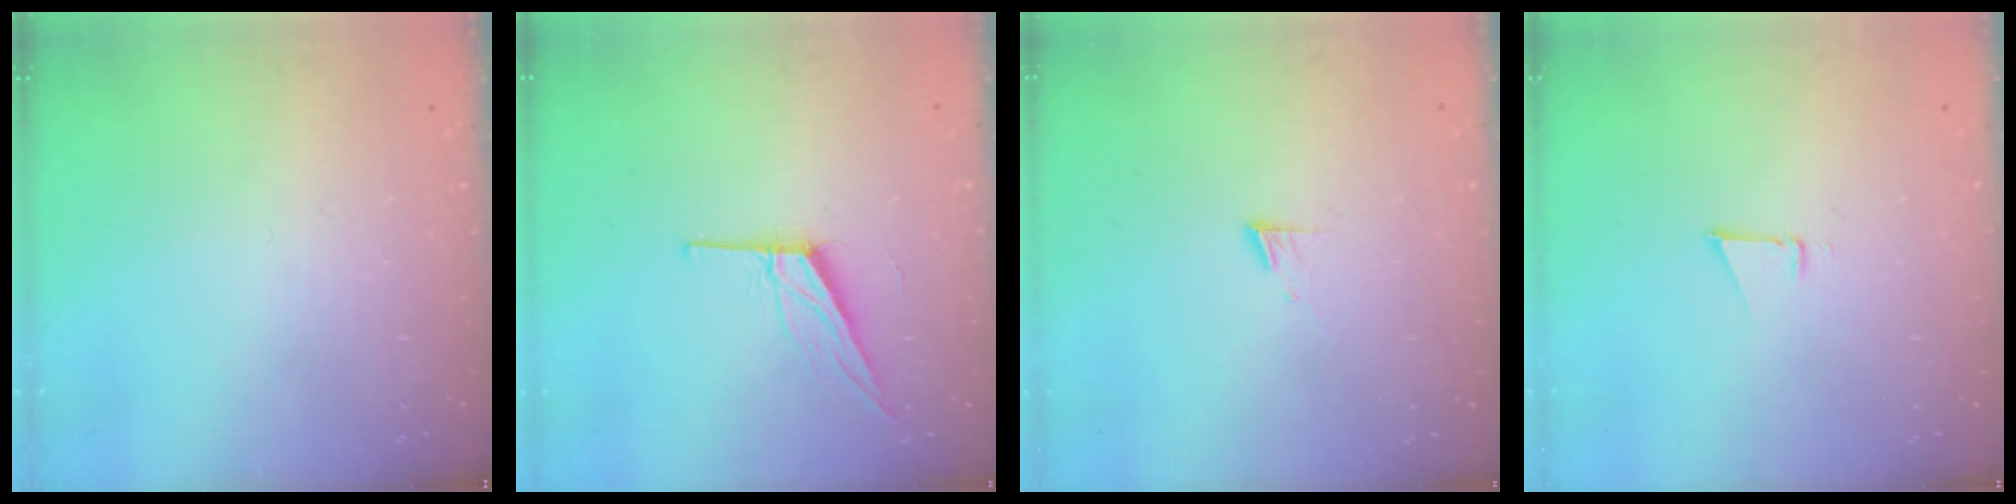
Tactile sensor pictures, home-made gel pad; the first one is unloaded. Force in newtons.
{"total": 10.8, "press": 10.4, "slide": 2.7}
{"total": 5.1, "press": 5.1, "slide": 0.6}
{"total": 2.6, "press": 2.5, "slide": 0.8}